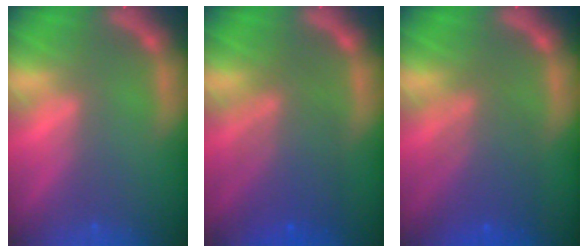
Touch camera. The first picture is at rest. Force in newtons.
{"total": 6.5}
{"total": 5.5}